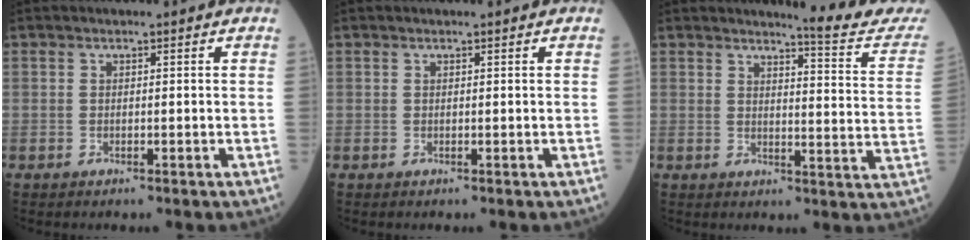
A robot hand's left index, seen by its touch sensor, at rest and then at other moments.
{"total": 0.0}
{"total": 10.4, "force": [10.2, -0.8, 2.0], "torque": [-0.019, -0.071, 0.107]}